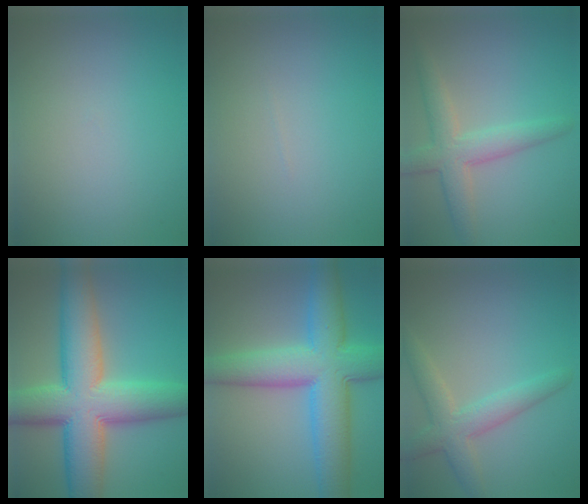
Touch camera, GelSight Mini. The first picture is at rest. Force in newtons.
{"total": 0.0}
{"total": 4.2, "press": 4.2, "slide": 0.2}
{"total": 12.7, "press": 12.7, "slide": 0.4}
{"total": 10.0, "press": 10.0, "slide": 0.1}
{"total": 3.8, "press": 3.8, "slide": 0.2}